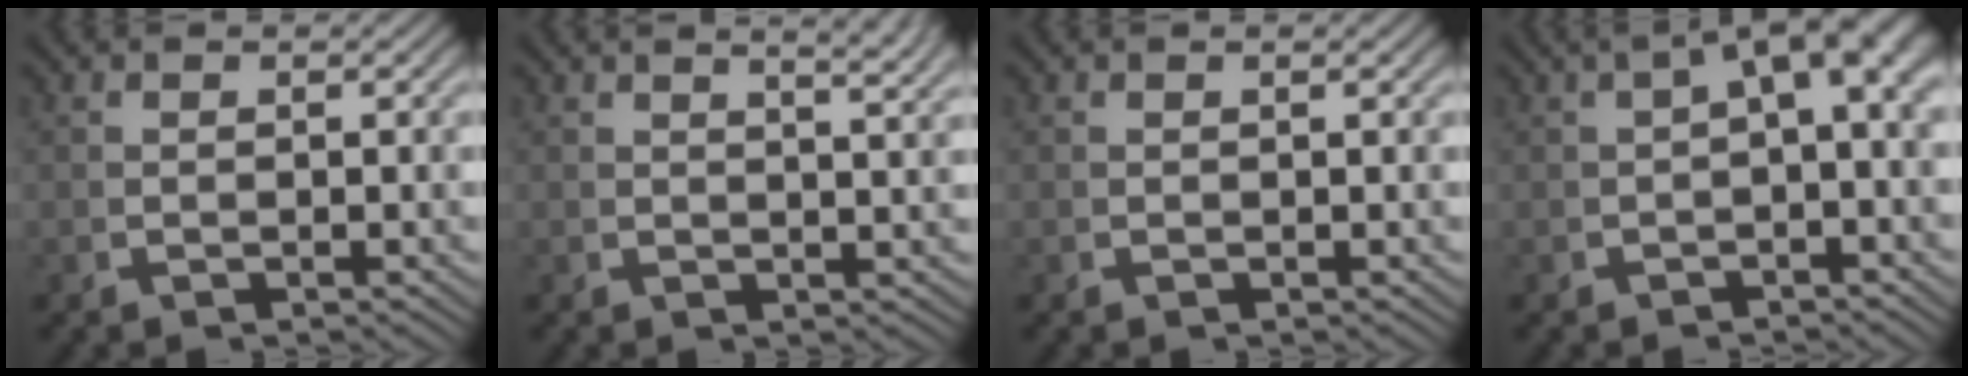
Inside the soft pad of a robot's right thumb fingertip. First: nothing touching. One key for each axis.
{"total": 3.8, "fx": 2.5, "fy": 1.0, "fz": 2.6, "tx": -0.030, "ty": 0.010, "tz": 0.036}
{"total": 0.0}
{"total": 5.6, "fx": 1.0, "fy": 2.5, "fz": 4.9, "tx": -0.066, "ty": 0.012, "tz": 0.012}